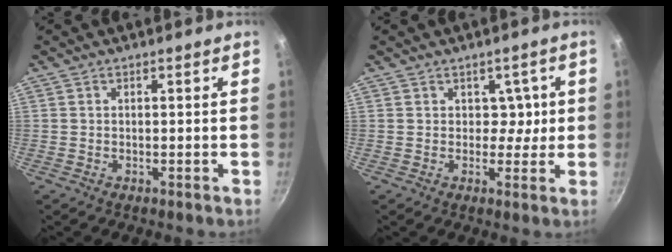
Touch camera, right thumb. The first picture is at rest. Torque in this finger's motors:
{"motor_torque": [-0.15, 0.90, -0.32, 0.03, 0.04]}